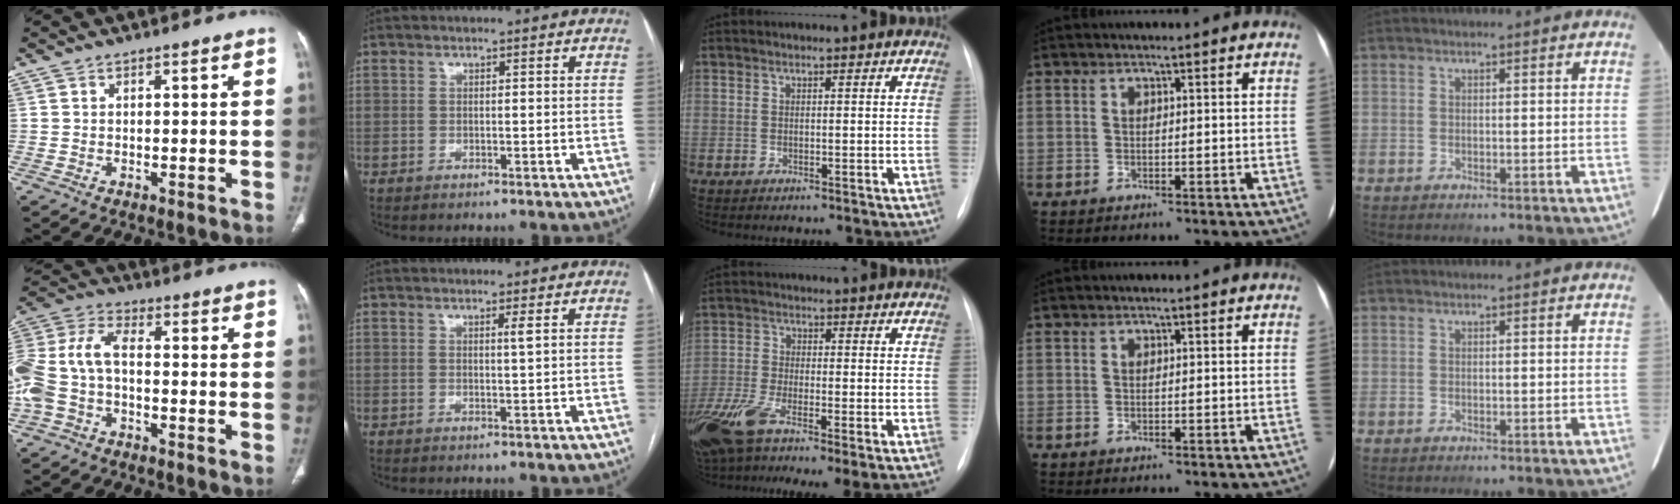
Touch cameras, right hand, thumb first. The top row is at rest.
{"thumb": {"total": 14.0, "force": [-2.3, 8.4, 11.0], "torque": [-0.257, 0.034, -0.045]}, "index": {"total": 0.9, "force": [0.4, -0.3, 0.8], "torque": [-0.019, -0.001, 0.010]}, "middle": {"total": 11.8, "force": [-5.9, 3.1, 9.8], "torque": [-0.208, -0.021, -0.107]}}